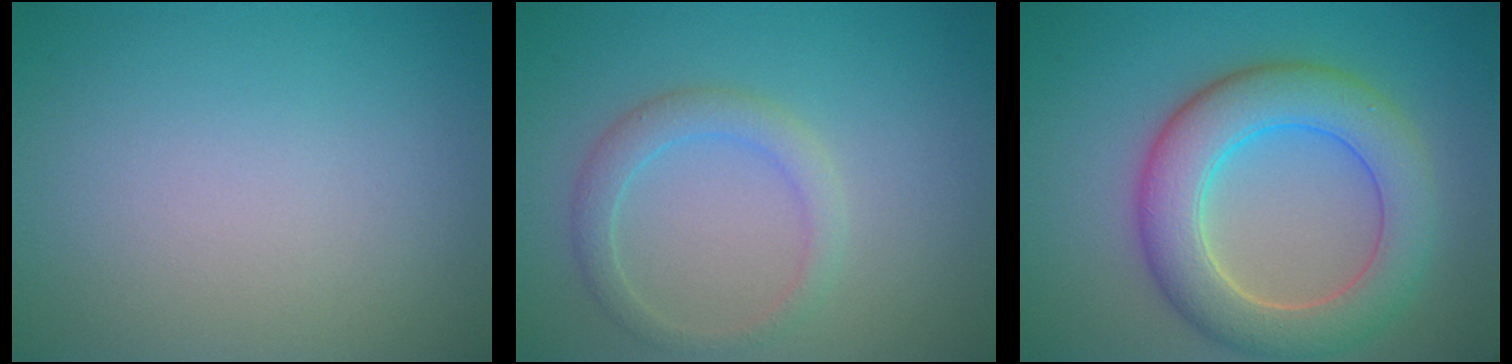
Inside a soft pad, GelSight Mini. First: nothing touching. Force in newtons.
{"total": 2.3, "press": 2.3, "slide": 0.2}
{"total": 7.4, "press": 7.4, "slide": 0.8}